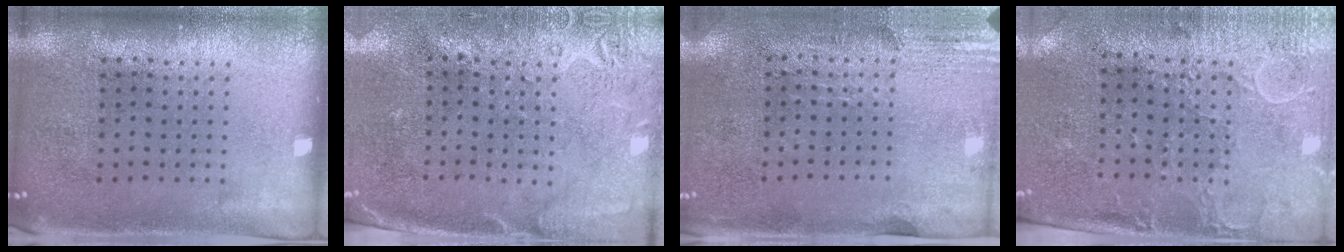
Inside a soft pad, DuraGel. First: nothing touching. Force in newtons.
{"total": 2.7, "press": 2.2, "slide": 1.7}
{"total": 2.9, "press": 2.4, "slide": 1.5}
{"total": 3.0, "press": 2.5, "slide": 1.6}